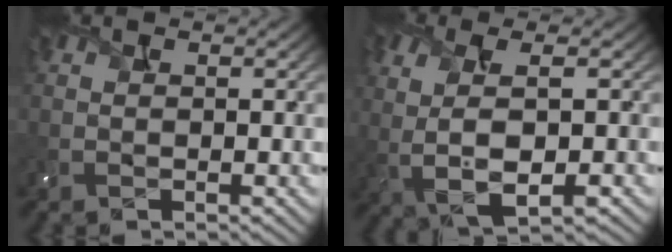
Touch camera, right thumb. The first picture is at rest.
{"total": 6.2, "force": [-0.5, 2.1, 5.8], "torque": [-0.133, -0.003, -0.006]}